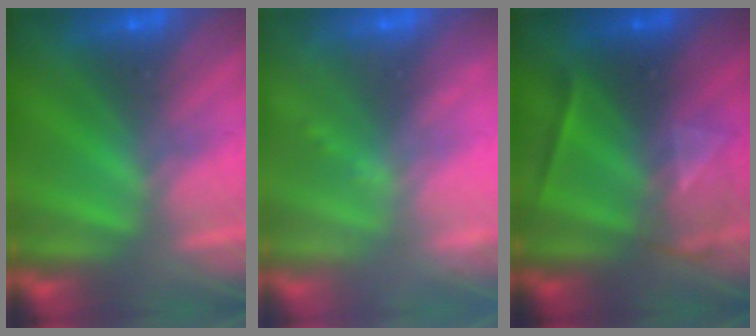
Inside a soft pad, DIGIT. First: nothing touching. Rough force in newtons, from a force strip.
{"total": 2.4}
{"total": 2.2}